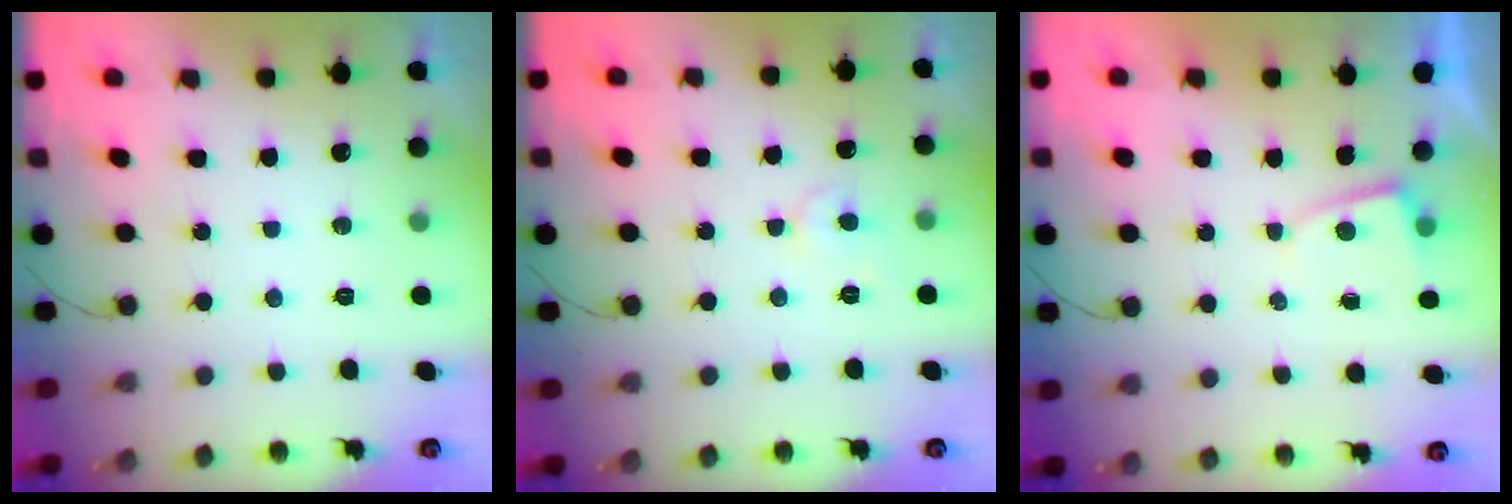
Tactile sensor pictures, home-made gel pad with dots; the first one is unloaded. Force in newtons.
{"total": 4.9, "press": 4.9, "slide": 0.3}
{"total": 1.0, "press": 1.0, "slide": 0.3}